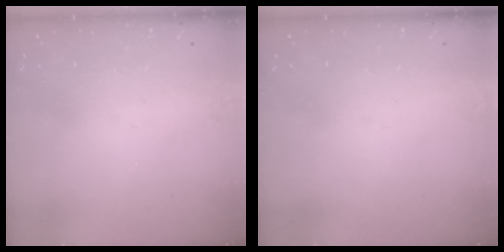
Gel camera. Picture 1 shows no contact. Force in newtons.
{"total": 1.5, "press": 1.5, "slide": 0.1}